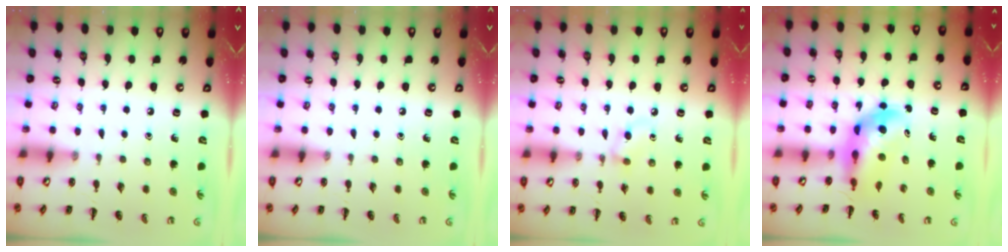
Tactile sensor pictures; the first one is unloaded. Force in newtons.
{"total": 0.0}
{"total": 3.9, "press": 3.6, "slide": 1.5}
{"total": 6.9, "press": 6.6, "slide": 2.0}